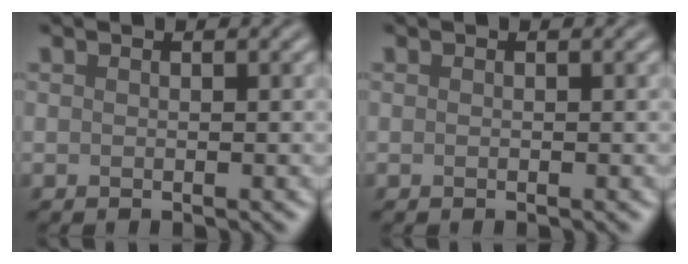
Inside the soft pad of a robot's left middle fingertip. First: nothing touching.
{"total": 0.0}